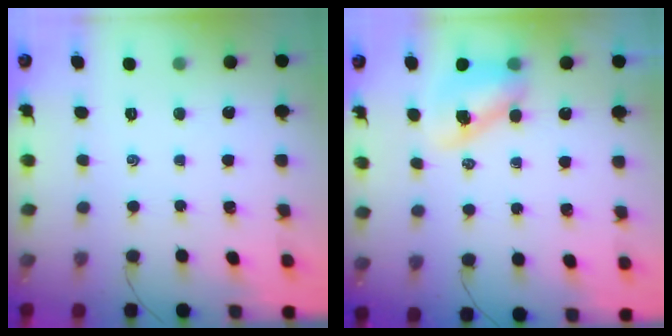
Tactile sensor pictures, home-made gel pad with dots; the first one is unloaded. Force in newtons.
{"total": 8.6, "press": 8.5, "slide": 1.4}